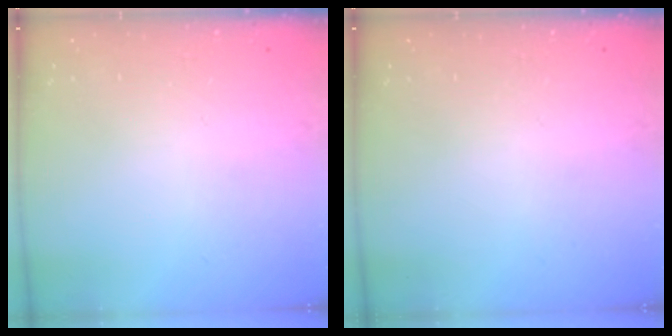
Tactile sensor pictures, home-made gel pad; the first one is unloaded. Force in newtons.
{"total": 0.0}